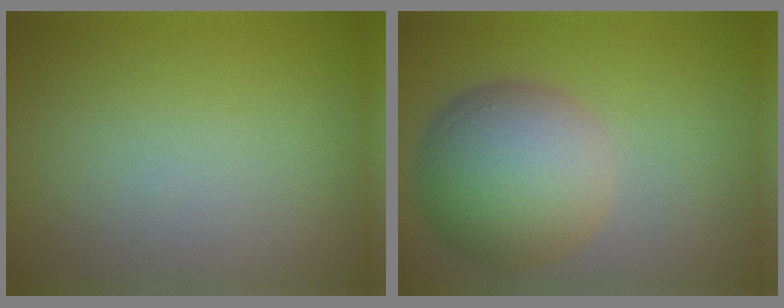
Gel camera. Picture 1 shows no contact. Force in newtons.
{"total": 8.5, "press": 8.5, "slide": 0.4}